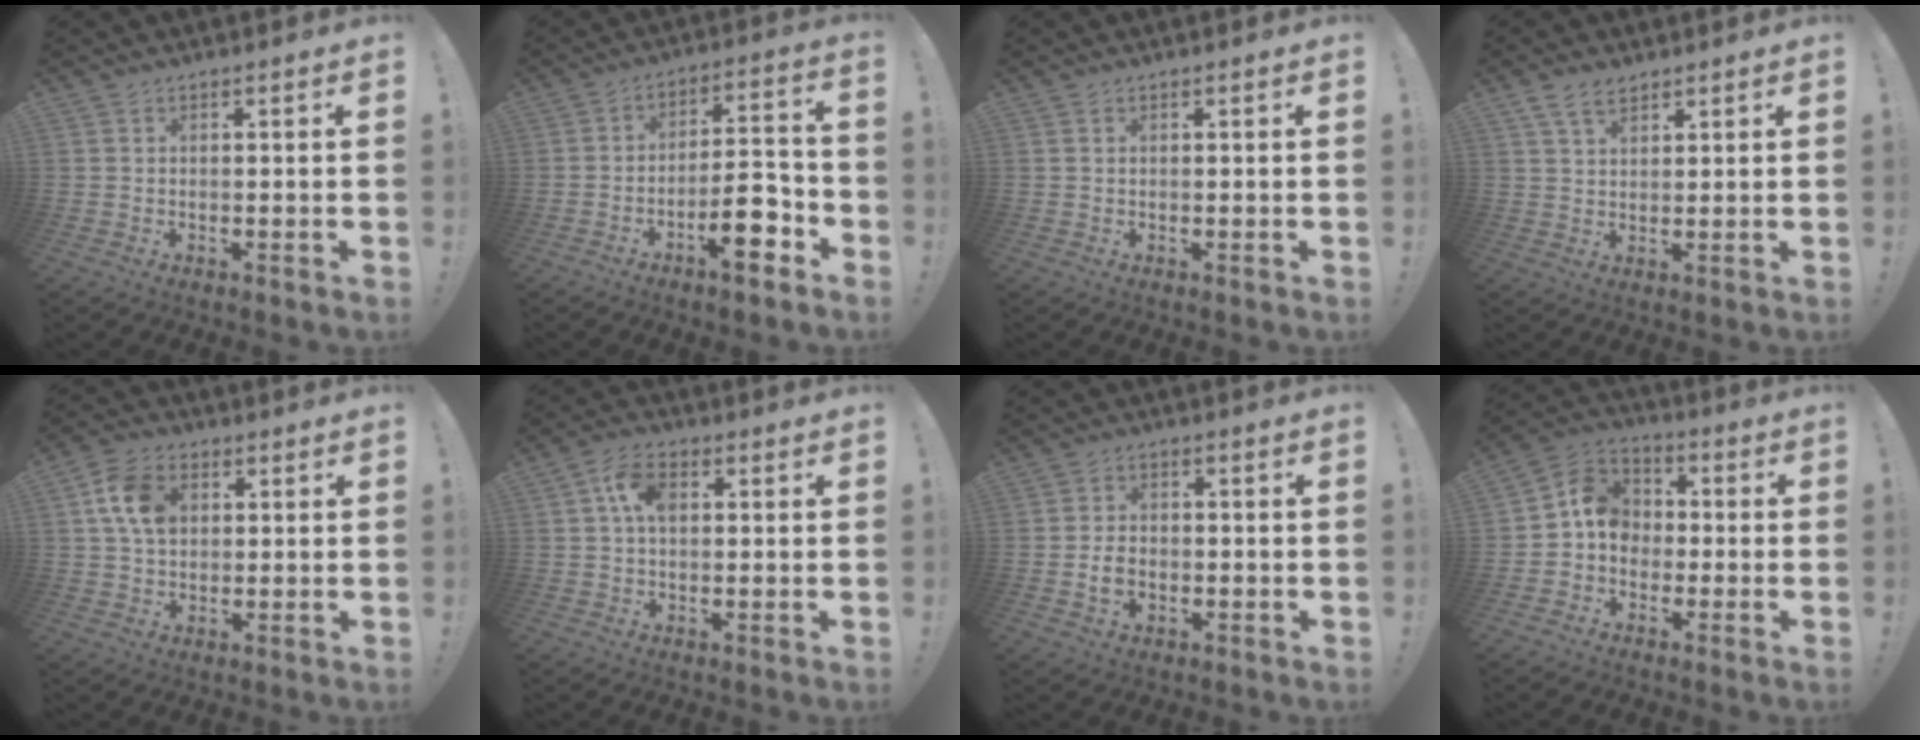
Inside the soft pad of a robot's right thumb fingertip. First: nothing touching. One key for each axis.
{"total": 11.9, "fx": -6.3, "fy": 4.3, "fz": 9.2, "tx": -0.119, "ty": 0.044, "tz": -0.104}
{"total": 0.0}
{"total": 5.6, "fx": 3.8, "fy": 3.0, "fz": 2.8, "tx": -0.051, "ty": -0.010, "tz": 0.073}
{"total": 10.6, "fx": 2.4, "fy": 7.7, "fz": 6.9, "tx": -0.125, "ty": 0.013, "tz": 0.047}
{"total": 7.4, "fx": 1.6, "fy": 4.7, "fz": 5.5, "tx": -0.101, "ty": 0.009, "tz": 0.027}
{"total": 5.0, "fx": -1.2, "fy": 3.9, "fz": 2.9, "tx": -0.028, "ty": 0.005, "tz": -0.022}
{"total": 9.4, "fx": -1.2, "fy": 8.2, "fz": 4.5, "tx": -0.066, "ty": 0.019, "tz": -0.015}